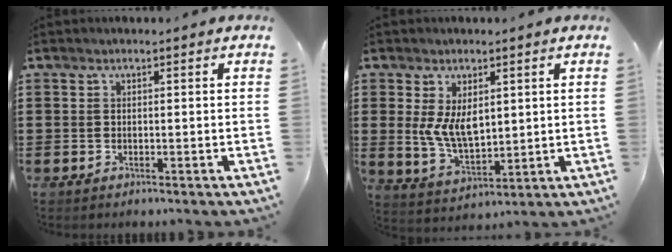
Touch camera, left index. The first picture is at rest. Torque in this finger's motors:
{"motor_torque": [0.77, -0.24, 0.68, 0.15]}